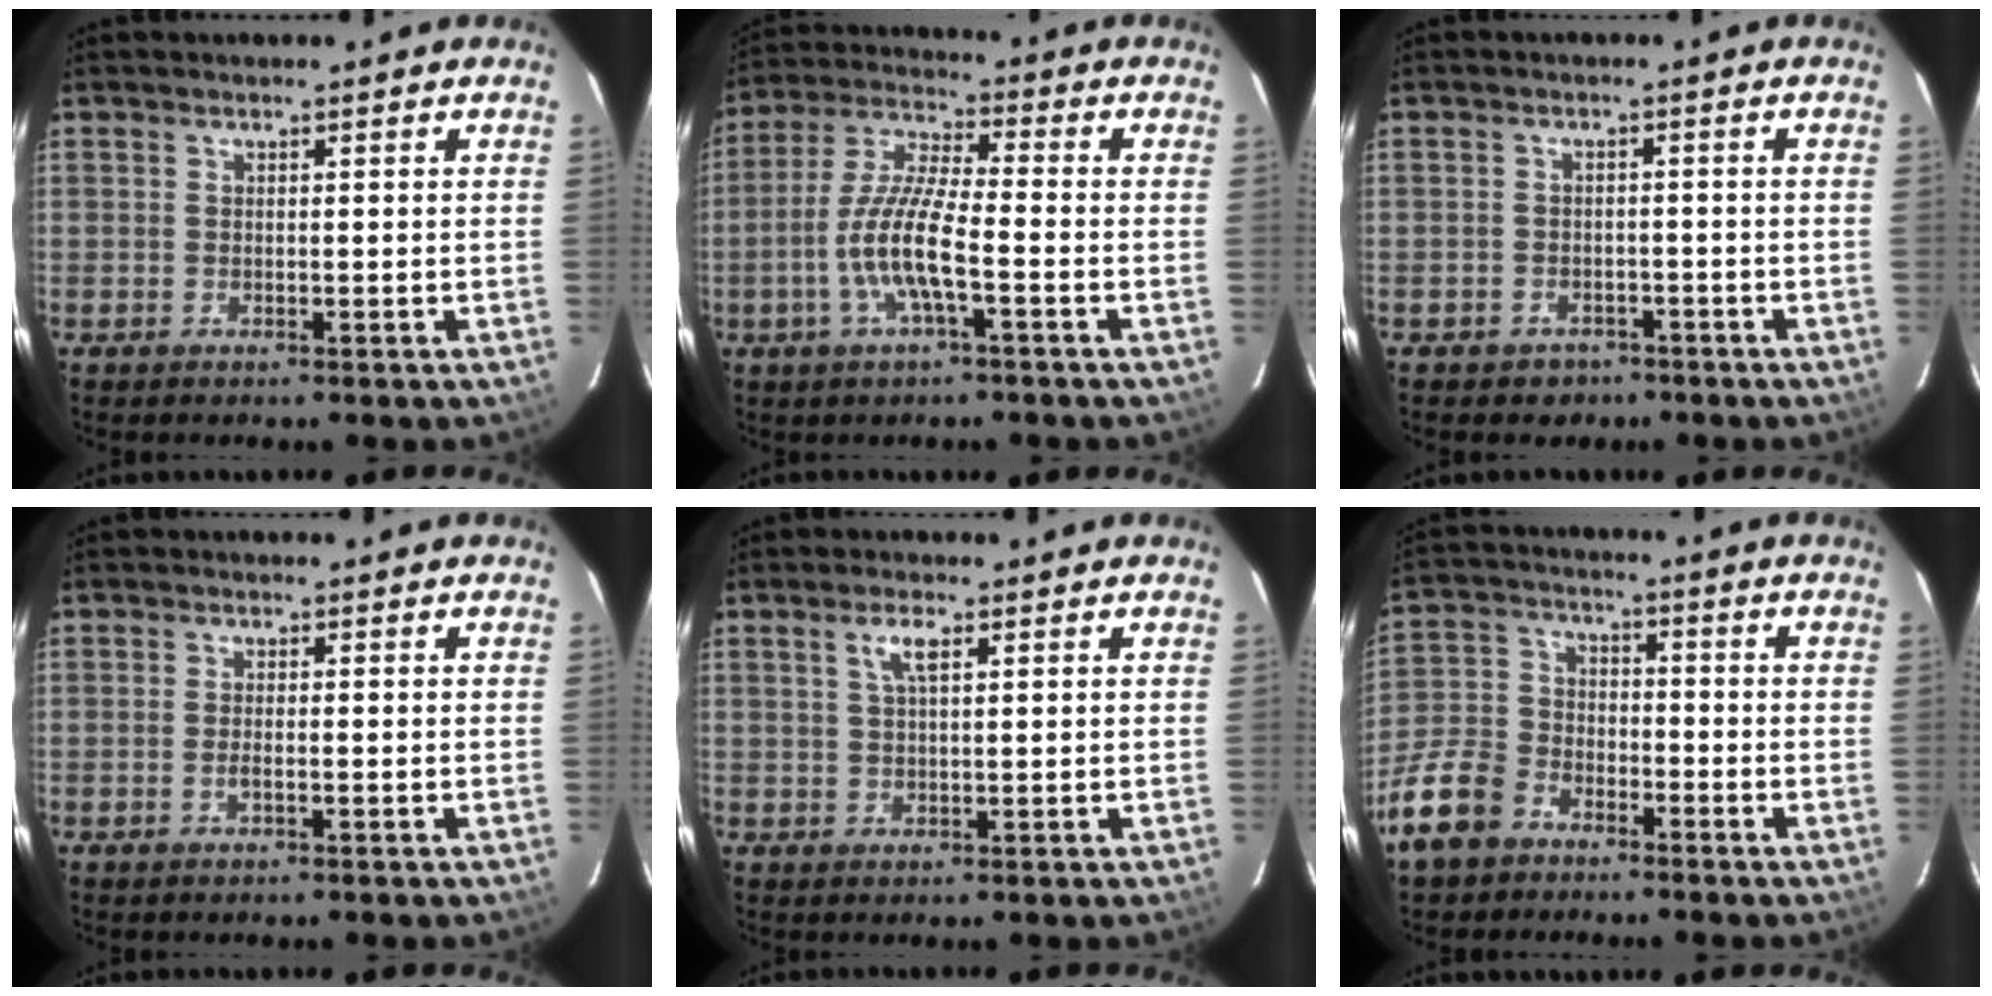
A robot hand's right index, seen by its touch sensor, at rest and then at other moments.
{"total": 10.8, "force": [-3.5, 1.9, 10.1], "torque": [-0.216, -0.003, -0.069]}
{"total": 4.4, "force": [-2.9, 3.3, 0.4], "torque": [-0.021, 0.012, -0.035]}
{"total": 1.3, "force": [-0.6, 0.3, 1.2], "torque": [-0.025, -0.002, -0.010]}
{"total": 3.0, "force": [1.3, 0.8, 2.6], "torque": [-0.051, 0.005, 0.024]}
{"total": 12.9, "force": [-8.3, 8.3, 5.3], "torque": [-0.144, 0.022, -0.159]}